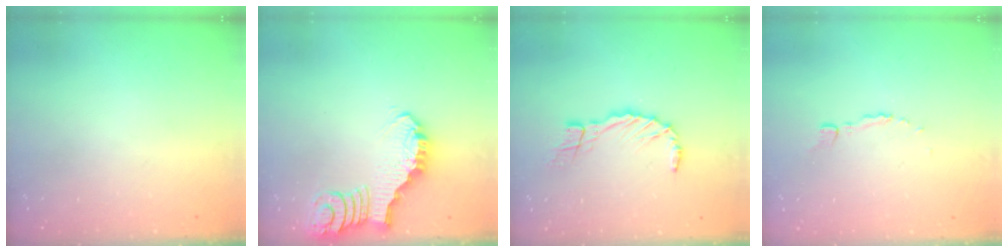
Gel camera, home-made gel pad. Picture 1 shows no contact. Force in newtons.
{"total": 2.9, "press": 2.9, "slide": 0.3}
{"total": 8.1, "press": 8.0, "slide": 1.5}
{"total": 3.0, "press": 3.0, "slide": 0.3}